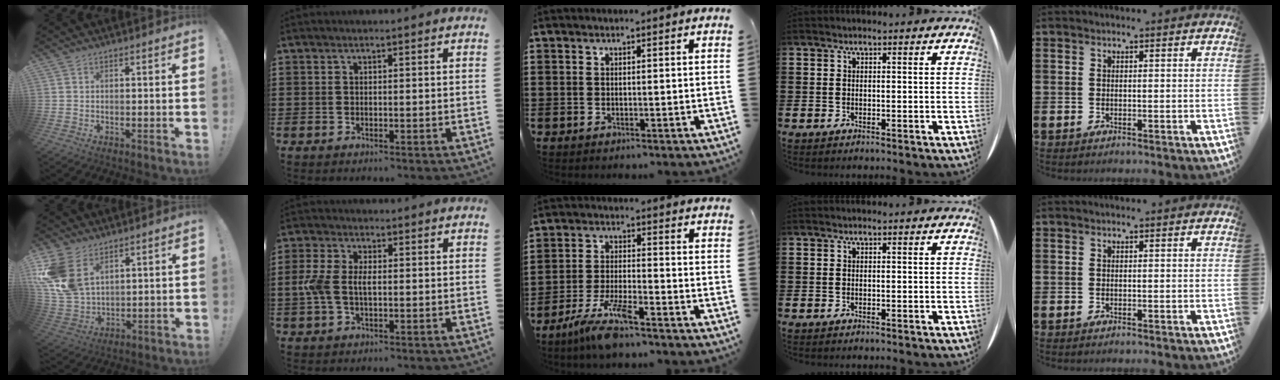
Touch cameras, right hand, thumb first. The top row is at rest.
{"thumb": {"total": 13.3, "force": [5.9, 8.9, 7.9], "torque": [-0.165, -0.034, 0.119]}, "index": {"total": 4.9, "force": [-0.4, 2.6, 4.1], "torque": [-0.107, -0.003, -0.016]}, "middle": {"total": 7.3, "force": [-5.4, 0.7, 4.8], "torque": [-0.107, -0.014, -0.105]}}